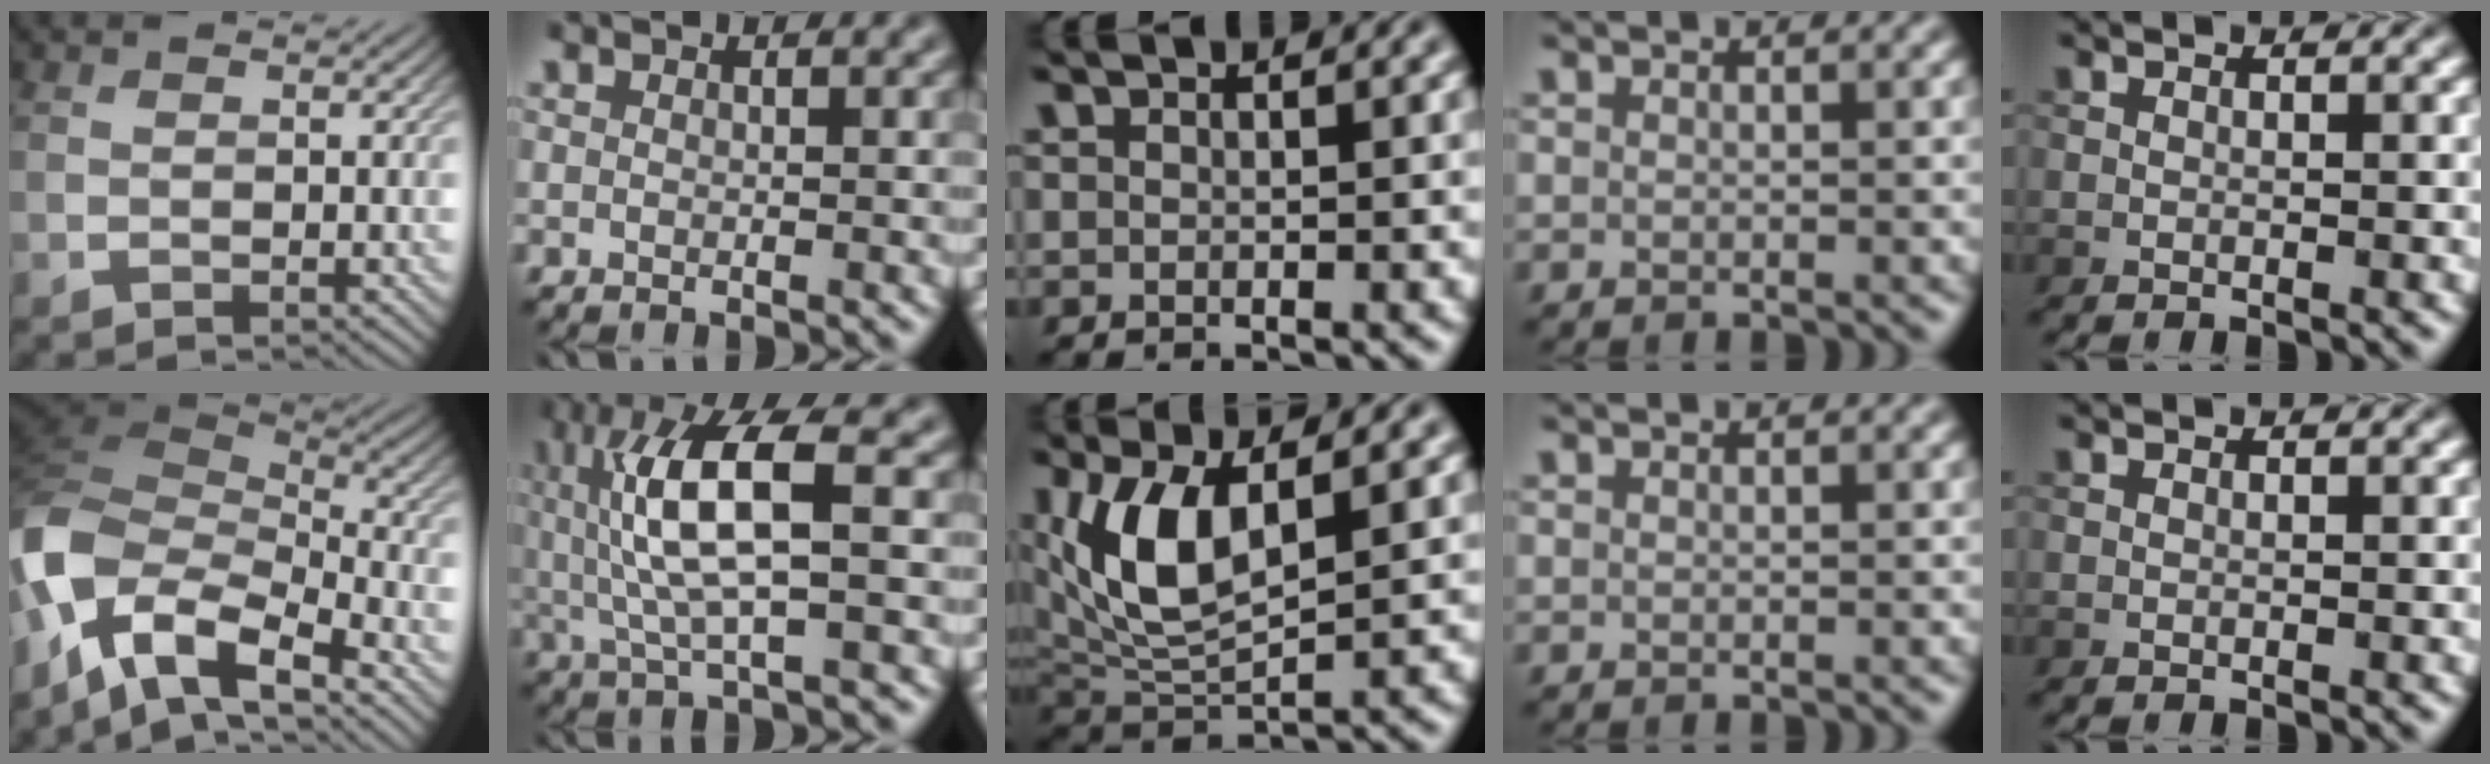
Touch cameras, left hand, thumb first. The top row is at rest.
{"thumb": {"total": 13.2, "force": [-5.8, 6.8, 9.7], "torque": [-0.242, -0.004, -0.113]}, "index": {"total": 8.0, "force": [0.5, 2.1, 7.7], "torque": [-0.156, 0.010, 0.017]}, "middle": {"total": 6.6, "force": [1.9, 3.1, 5.5], "torque": [-0.125, -0.004, 0.042]}}